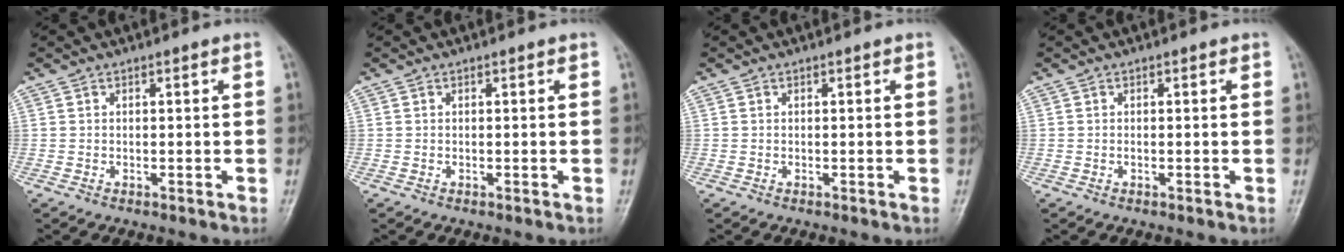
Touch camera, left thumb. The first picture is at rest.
{"total": 0.0}
{"total": 0.0}
{"total": 0.0}